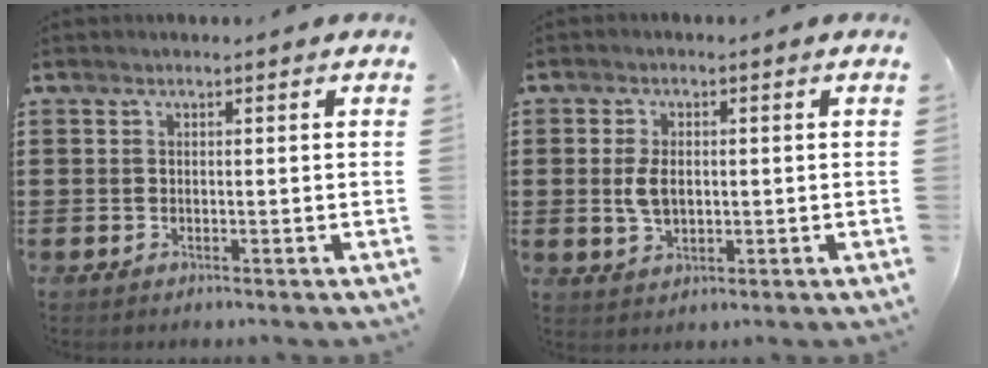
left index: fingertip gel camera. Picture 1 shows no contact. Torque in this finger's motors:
{"motor_torque": [1.08, 1.06, 0.26, 0.05]}